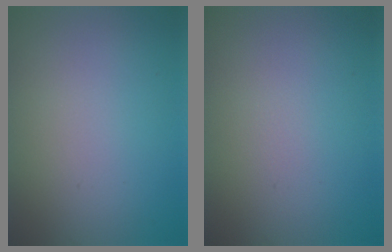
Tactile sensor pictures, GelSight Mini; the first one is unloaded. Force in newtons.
{"total": 0.0}